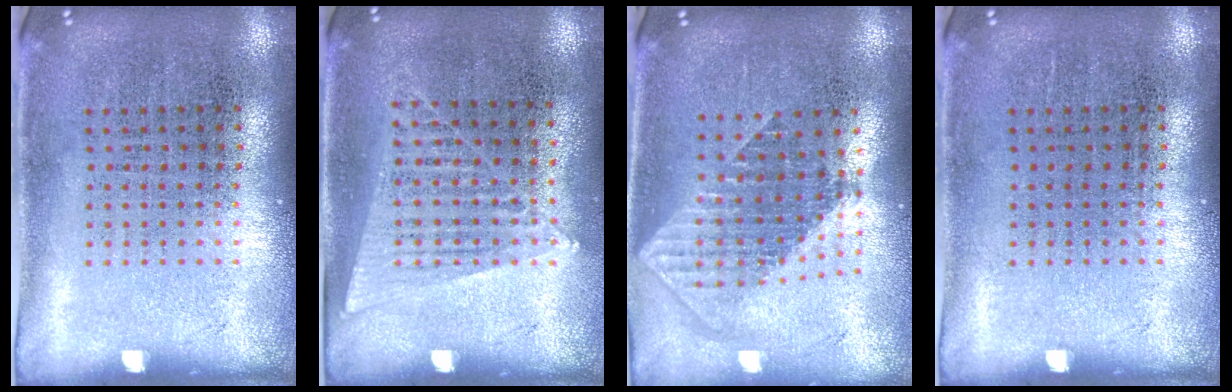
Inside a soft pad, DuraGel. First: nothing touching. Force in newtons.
{"total": 1.2, "press": 1.1, "slide": 0.5}
{"total": 1.9, "press": 1.5, "slide": 1.1}
{"total": 0.0}